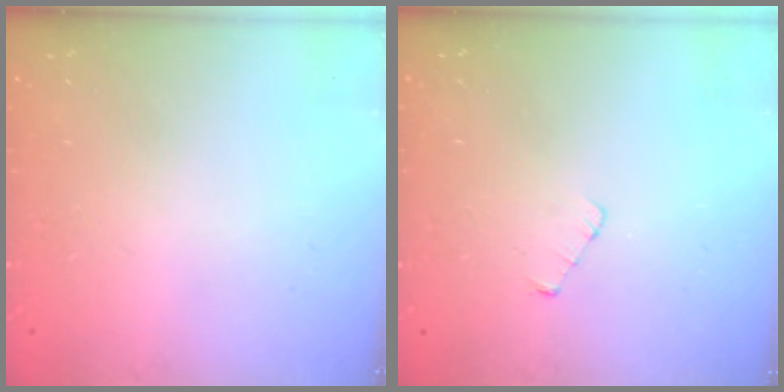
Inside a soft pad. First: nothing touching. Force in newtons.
{"total": 2.5, "press": 2.5, "slide": 0.2}